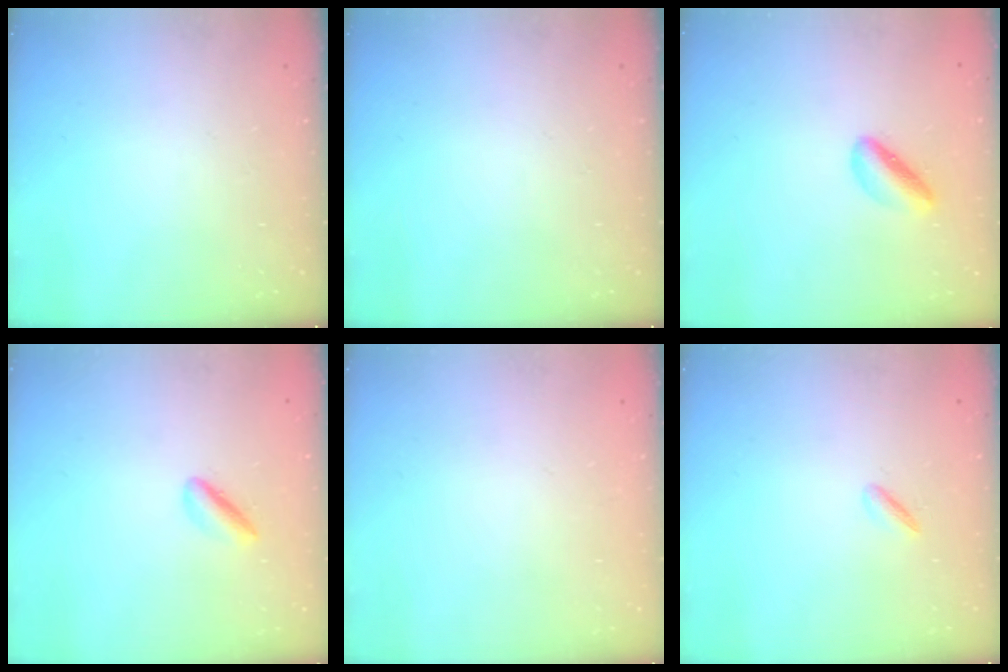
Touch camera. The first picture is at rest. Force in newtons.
{"total": 0.0}
{"total": 3.9, "press": 3.8, "slide": 1.0}
{"total": 2.2, "press": 2.2, "slide": 0.4}
{"total": 2.2, "press": 2.2, "slide": 0.1}
{"total": 2.1, "press": 1.9, "slide": 0.8}